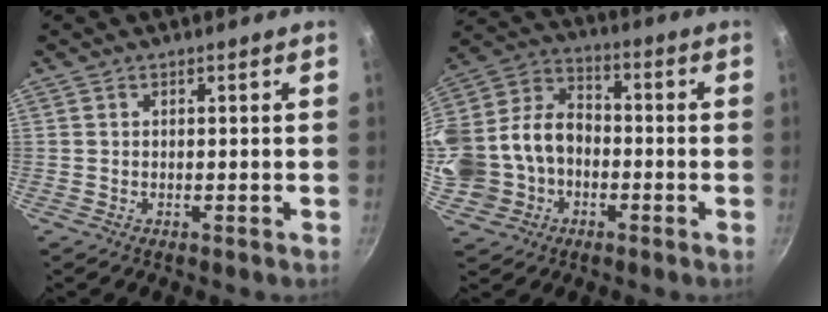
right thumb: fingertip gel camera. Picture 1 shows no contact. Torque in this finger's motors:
{"motor_torque": [1.19, 1.19, 1.10, -1.07, 0.34]}